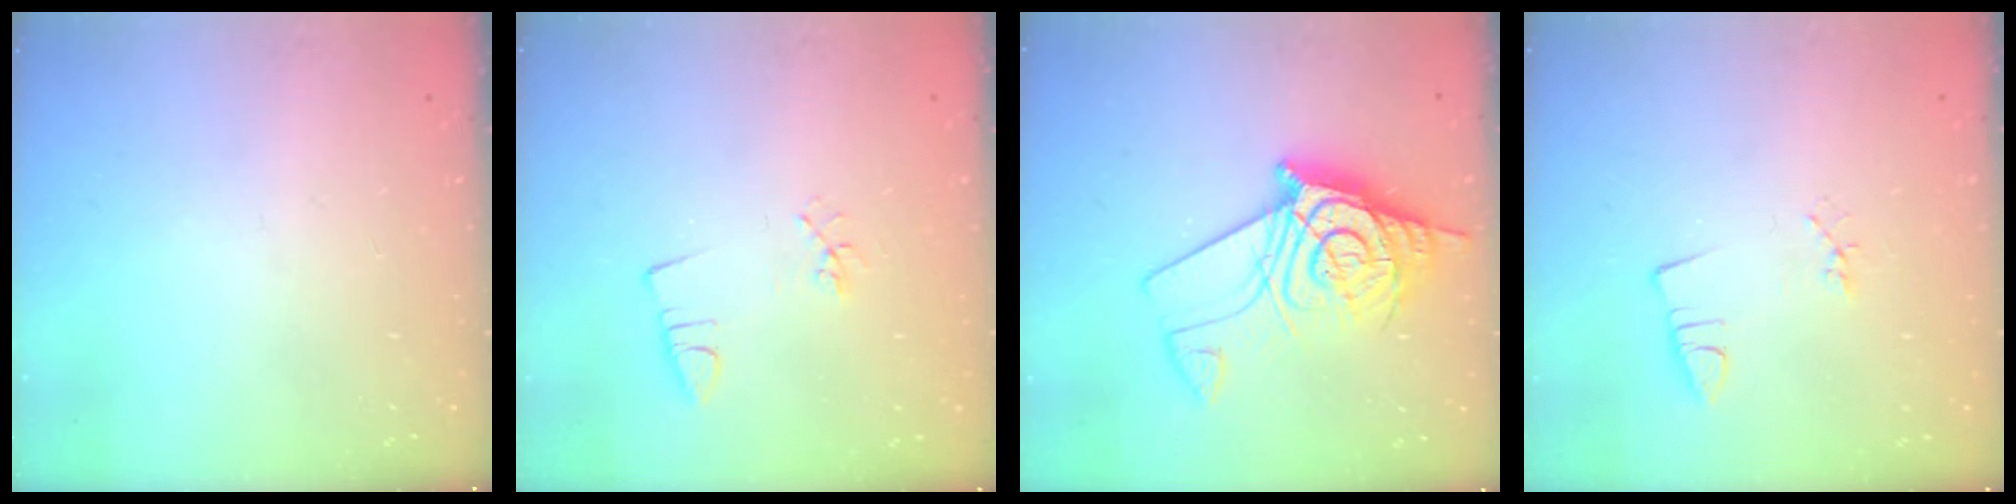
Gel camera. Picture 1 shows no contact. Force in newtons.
{"total": 2.6, "press": 2.3, "slide": 1.3}
{"total": 14.5, "press": 14.4, "slide": 1.4}
{"total": 1.9, "press": 1.4, "slide": 1.3}